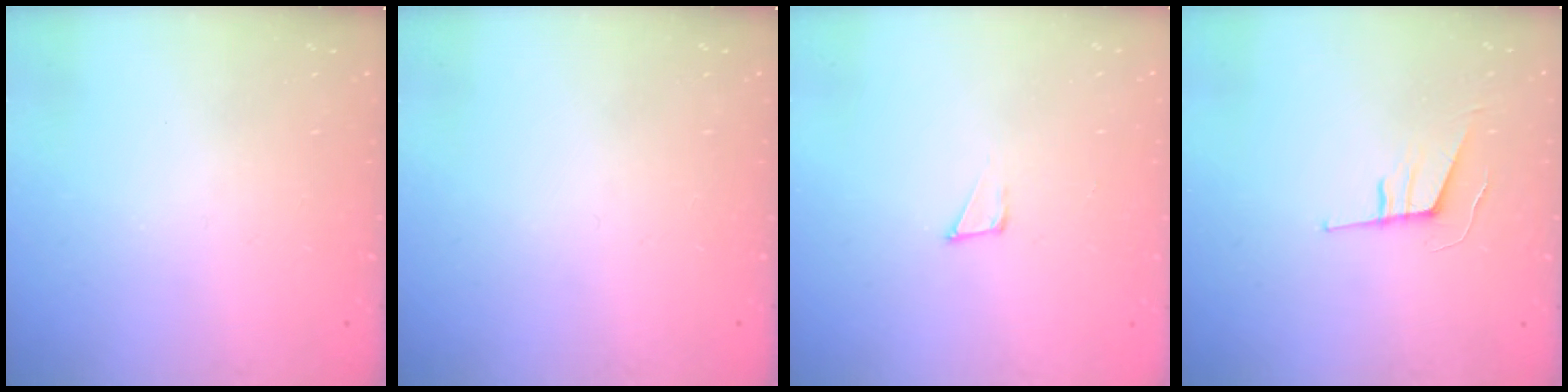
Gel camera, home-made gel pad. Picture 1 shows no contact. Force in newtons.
{"total": 0.0}
{"total": 4.2, "press": 4.2, "slide": 0.4}
{"total": 6.4, "press": 5.9, "slide": 2.5}